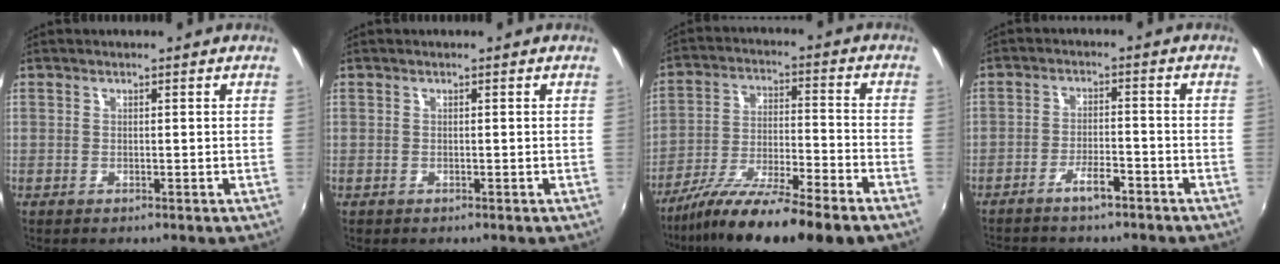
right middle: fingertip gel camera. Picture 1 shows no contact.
{"total": 0.0}
{"total": 16.7, "force": [-12.9, 0.4, 10.6], "torque": [-0.199, -0.043, -0.219]}
{"total": 5.3, "force": [-4.4, 1.2, 2.6], "torque": [-0.063, 0.008, -0.074]}